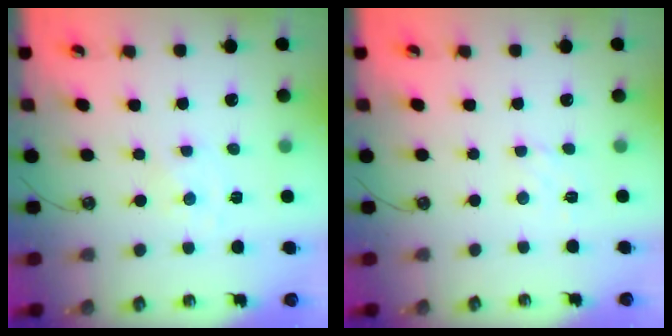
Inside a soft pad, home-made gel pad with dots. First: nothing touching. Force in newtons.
{"total": 2.9, "press": 2.8, "slide": 0.5}